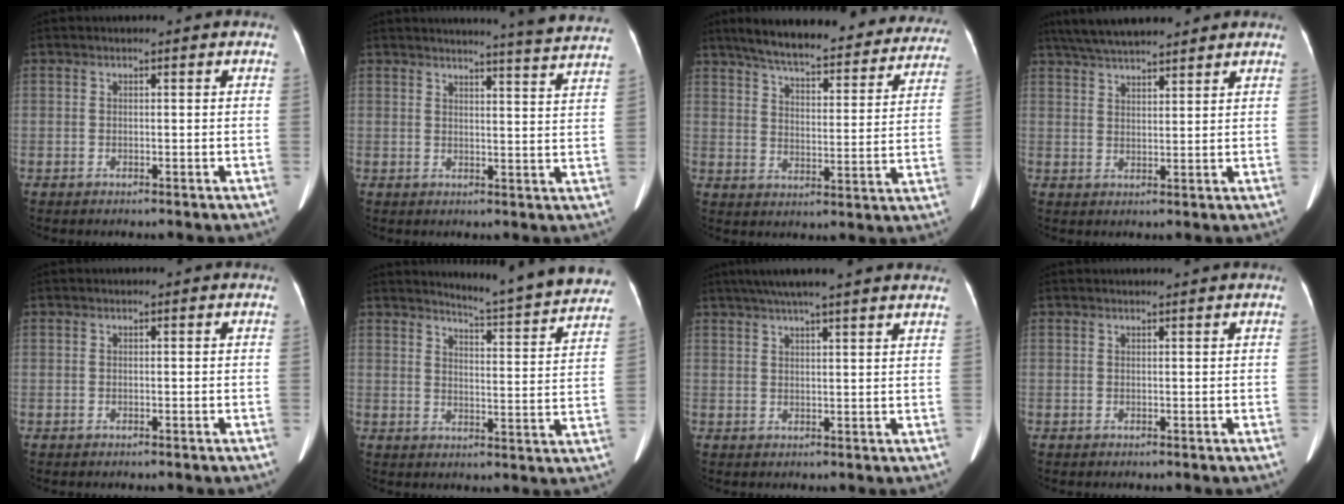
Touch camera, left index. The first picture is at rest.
{"total": 13.8, "force": [13.2, -1.6, 3.8], "torque": [-0.055, -0.067, 0.137]}
{"total": 27.2, "force": [23.9, 6.1, 11.5], "torque": [-0.168, -0.018, 0.297]}
{"total": 10.7, "force": [9.4, 1.7, 4.9], "torque": [-0.082, 0.034, 0.150]}
{"total": 0.0}
{"total": 16.5, "force": [15.8, 0.1, 4.8], "torque": [-0.063, -0.077, 0.179]}
{"total": 15.3, "force": [12.9, 0.3, 8.2], "torque": [-0.131, 0.041, 0.165]}
{"total": 1.9, "force": [1.7, -0.5, 0.7], "torque": [-0.009, 0.009, 0.026]}